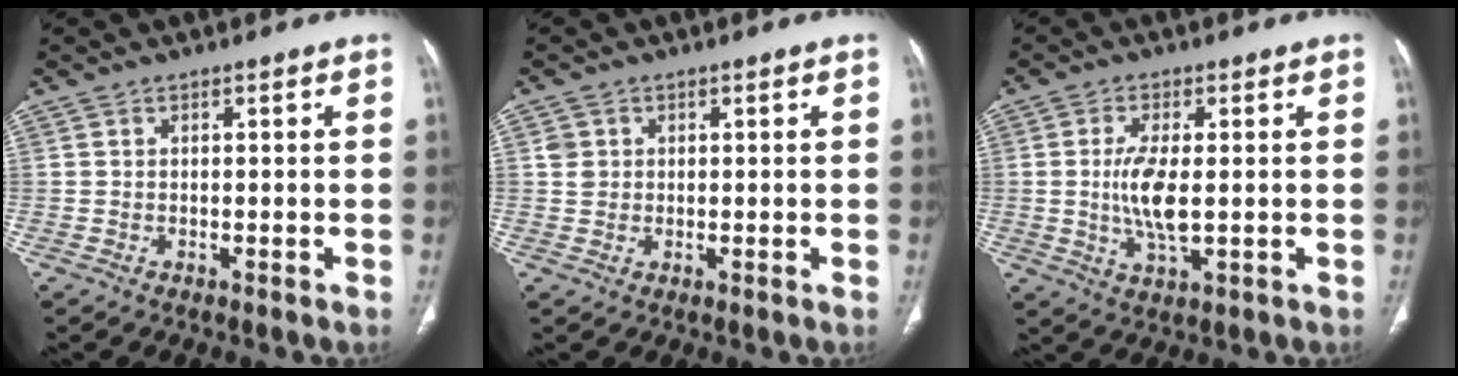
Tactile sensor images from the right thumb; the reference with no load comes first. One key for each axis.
{"total": 2.1, "fx": 0.6, "fy": 1.9, "fz": 0.5, "tx": 0.003, "ty": 0.000, "tz": 0.012}
{"total": 7.4, "fx": 0.1, "fy": 2.7, "fz": 6.9, "tx": -0.143, "ty": -0.012, "tz": 0.003}